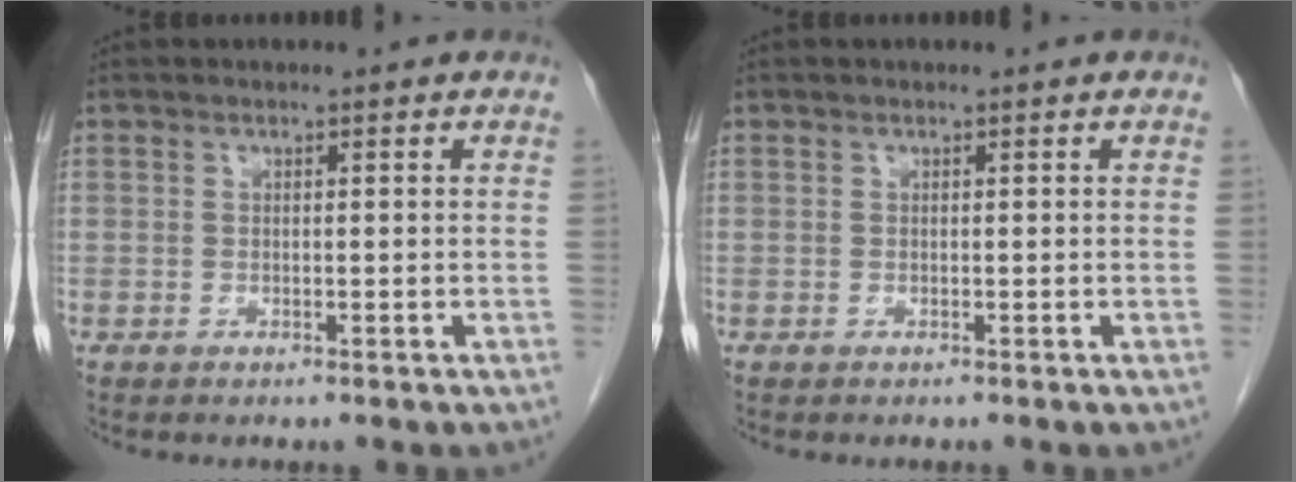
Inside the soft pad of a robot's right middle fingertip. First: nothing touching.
{"total": 0.0}